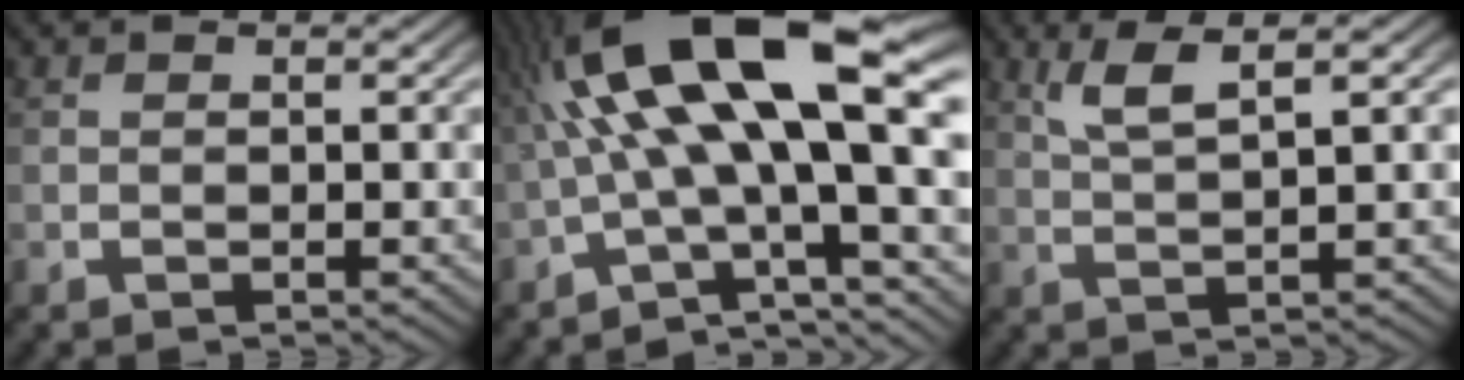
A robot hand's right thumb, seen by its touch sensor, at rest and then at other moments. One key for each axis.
{"total": 12.9, "fx": 0.5, "fy": 6.8, "fz": 11.0, "tx": -0.221, "ty": -0.026, "tz": 0.020}
{"total": 4.1, "fx": 2.3, "fy": 0.8, "fz": 3.2, "tx": -0.062, "ty": 0.007, "tz": 0.045}